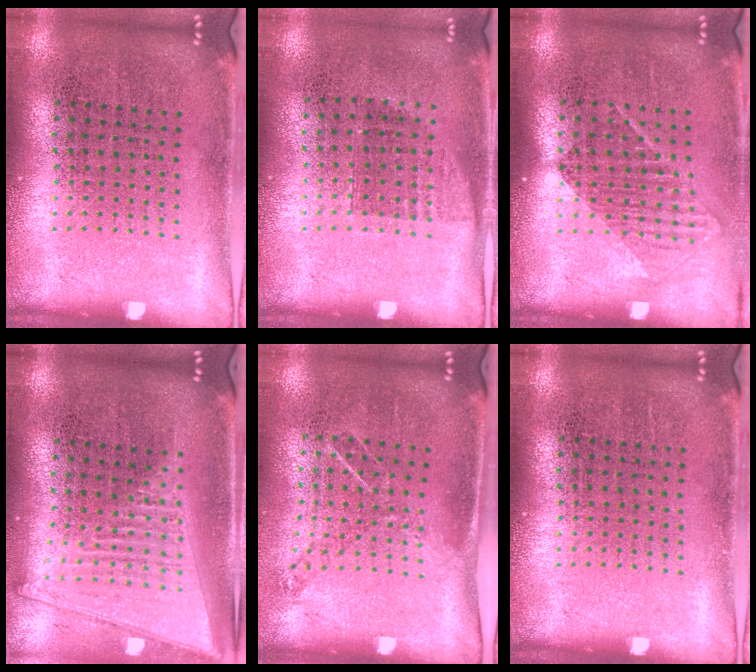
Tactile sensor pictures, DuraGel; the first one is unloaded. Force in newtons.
{"total": 0.8, "press": 0.7, "slide": 0.4}
{"total": 1.3, "press": 1.0, "slide": 0.8}
{"total": 2.0, "press": 1.7, "slide": 1.0}
{"total": 0.9, "press": 0.8, "slide": 0.5}
{"total": 0.0}